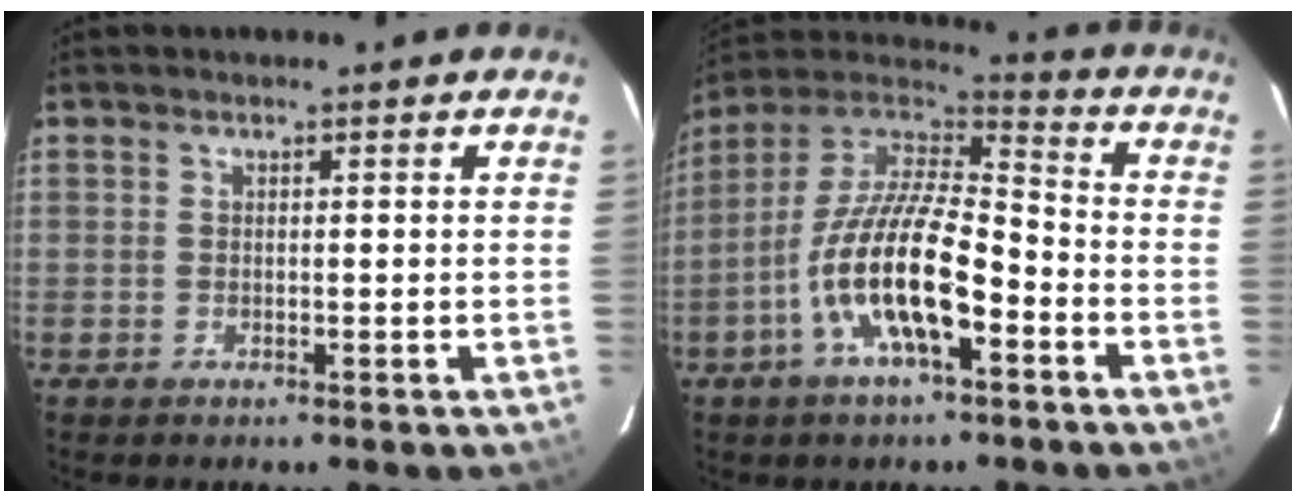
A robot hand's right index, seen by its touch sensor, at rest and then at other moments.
{"total": 17.2, "force": [-6.7, 5.7, 14.8], "torque": [-0.289, -0.011, -0.133]}